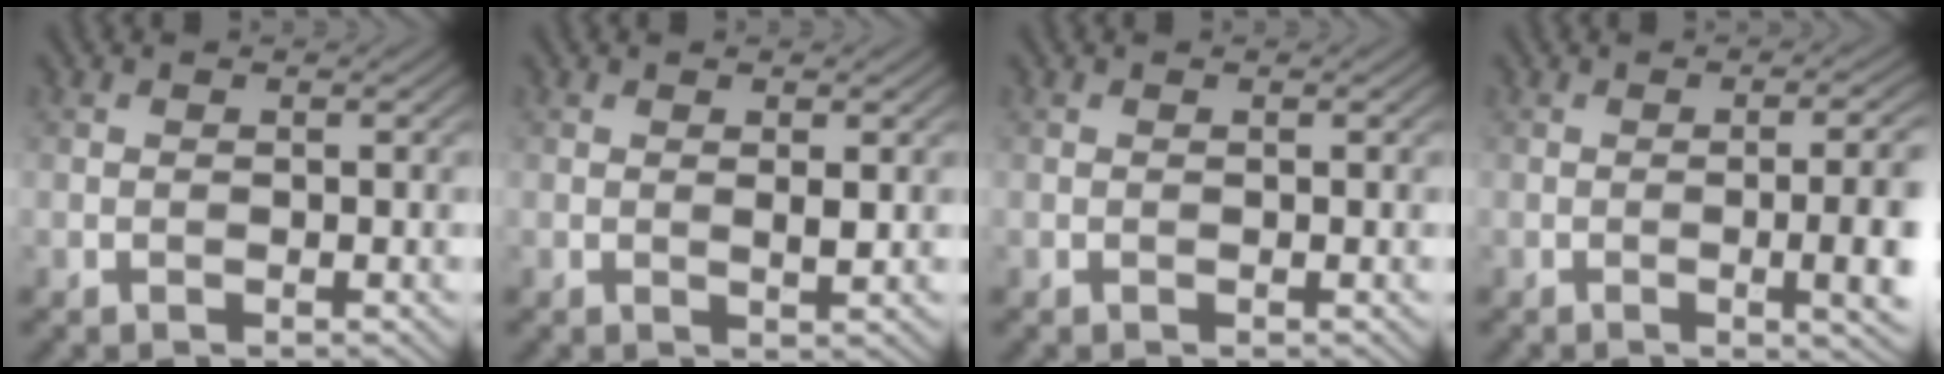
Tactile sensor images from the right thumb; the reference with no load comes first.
{"total": 1.2, "force": [0.4, 0.3, 1.1], "torque": [-0.025, -0.004, 0.005]}
{"total": 0.0}
{"total": 8.0, "force": [-1.0, 2.2, 7.6], "torque": [-0.100, -0.002, -0.009]}